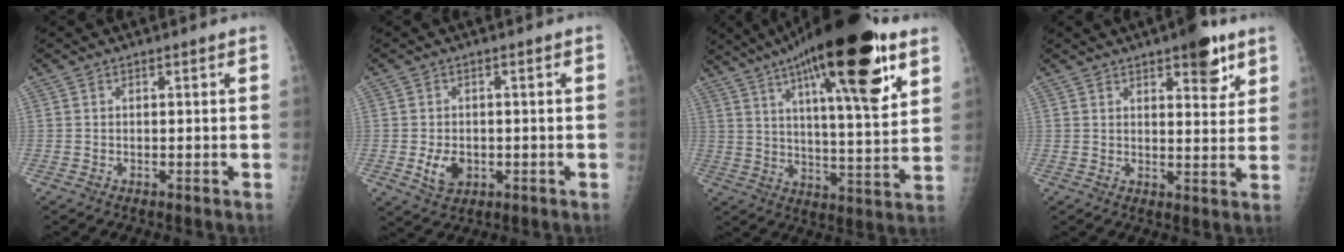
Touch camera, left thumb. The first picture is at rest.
{"total": 4.7, "force": [-1.0, 3.4, 3.1], "torque": [-0.044, -0.002, -0.010]}
{"total": 27.0, "force": [14.2, 6.8, 22.0], "torque": [-0.338, -0.027, 0.219]}
{"total": 7.9, "force": [4.8, 3.0, 5.6], "torque": [-0.053, -0.024, 0.062]}